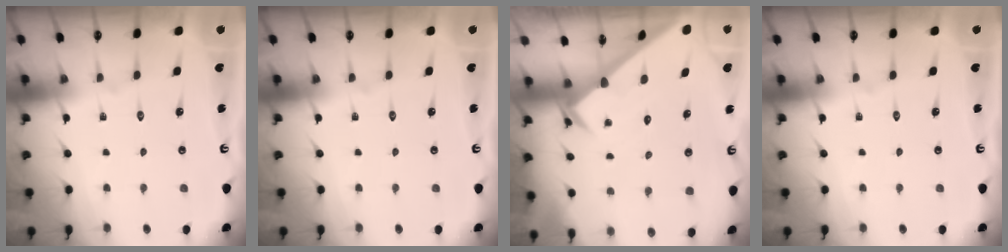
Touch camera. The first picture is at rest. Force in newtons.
{"total": 0.0}
{"total": 2.4, "press": 2.4, "slide": 0.2}
{"total": 0.0}